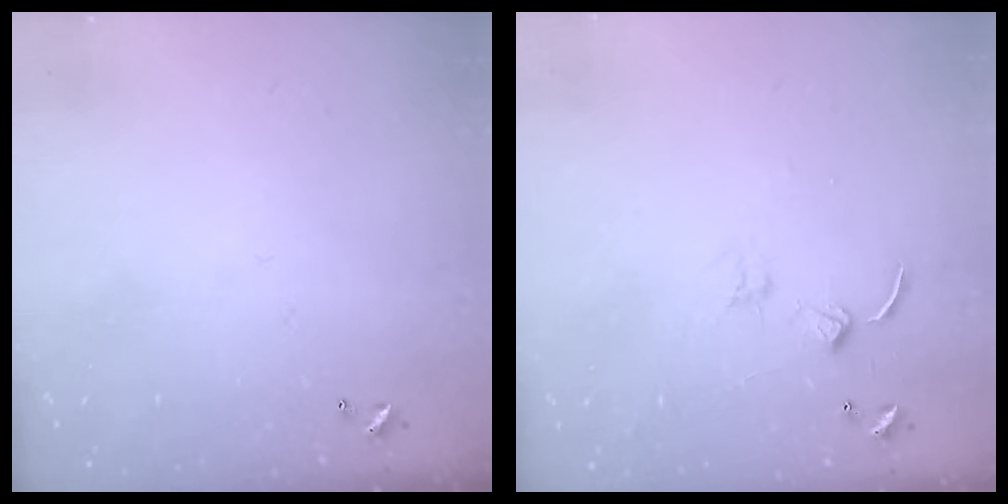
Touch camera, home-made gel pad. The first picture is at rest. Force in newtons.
{"total": 1.4, "press": 1.3, "slide": 0.3}